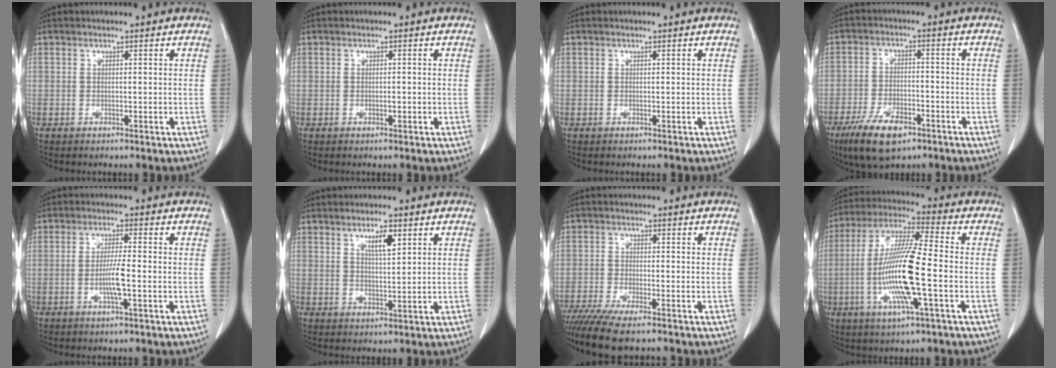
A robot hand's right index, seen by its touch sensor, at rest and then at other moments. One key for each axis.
{"total": 0.8, "fx": -0.2, "fy": 0.3, "fz": 0.7, "tx": -0.012, "ty": 0.001, "tz": -0.002}
{"total": 0.0}
{"total": 9.1, "fx": -5.6, "fy": 3.6, "fz": 6.3, "tx": -0.121, "ty": -0.010, "tz": -0.095}
{"total": 4.3, "fx": -1.2, "fy": -0.1, "fz": 4.2, "tx": -0.081, "ty": -0.005, "tz": -0.023}
{"total": 3.7, "fx": 2.0, "fy": 0.7, "fz": 3.1, "tx": -0.053, "ty": -0.001, "tz": 0.035}
{"total": 10.8, "fx": -8.9, "fy": 1.1, "fz": 6.0, "tx": -0.091, "ty": -0.022, "tz": -0.142}
{"total": 14.6, "fx": -3.2, "fy": 0.8, "fz": 14.2, "tx": -0.289, "ty": -0.008, "tz": -0.065}